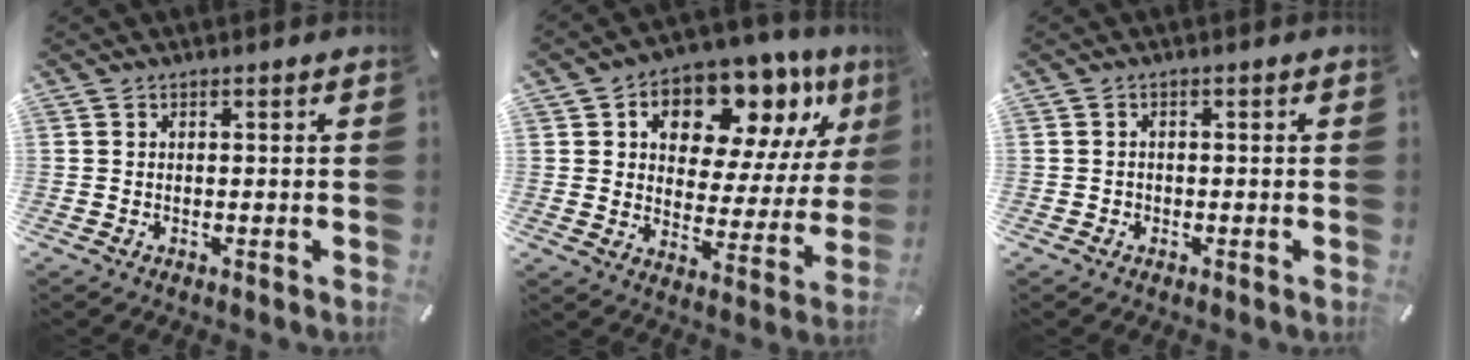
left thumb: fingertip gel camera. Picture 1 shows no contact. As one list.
[{"total": 14.3, "force": [9.1, 8.4, 7.2], "torque": [-0.116, -0.068, 0.155]}, {"total": 1.1, "force": [-0.6, 0.9, 0.2], "torque": [-0.006, 0.005, -0.015]}]